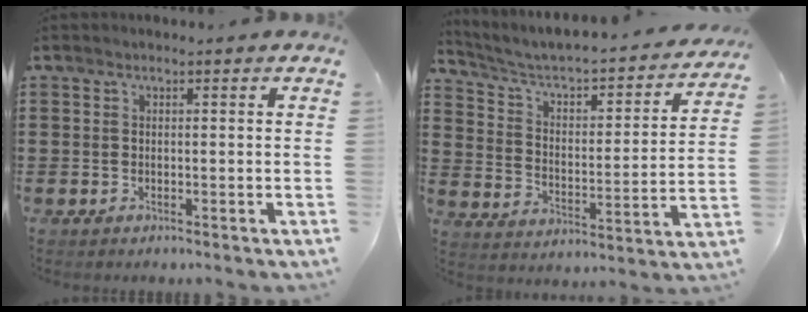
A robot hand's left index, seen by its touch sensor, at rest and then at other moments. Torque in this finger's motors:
{"motor_torque": [1.07, -1.07, 0.55, 0.06]}